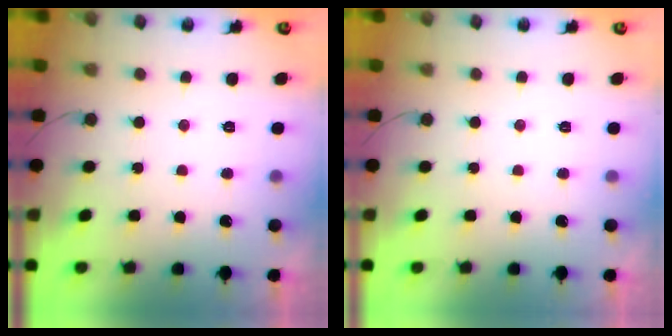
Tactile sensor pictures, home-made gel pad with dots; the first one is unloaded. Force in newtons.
{"total": 0.0}